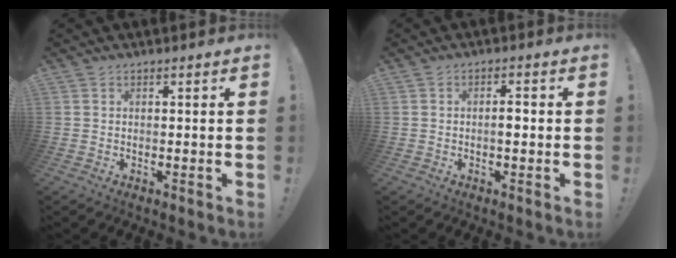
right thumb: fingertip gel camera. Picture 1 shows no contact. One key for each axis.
{"total": 2.6, "fx": -0.5, "fy": 0.6, "fz": 2.5, "tx": -0.029, "ty": -0.001, "tz": -0.014}